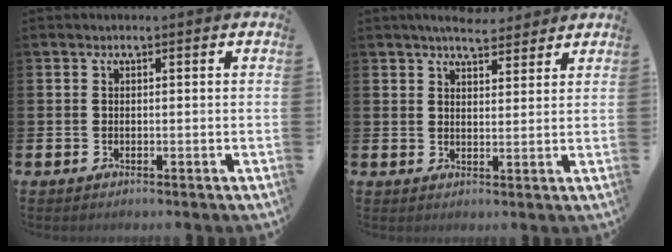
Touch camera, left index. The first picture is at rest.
{"total": 5.1, "force": [4.8, 1.3, 1.2], "torque": [-0.024, -0.018, 0.087]}